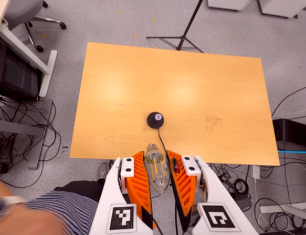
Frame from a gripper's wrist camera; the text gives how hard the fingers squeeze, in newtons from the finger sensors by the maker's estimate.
{"total": 23.6, "left": 26.3, "right": 20.8}